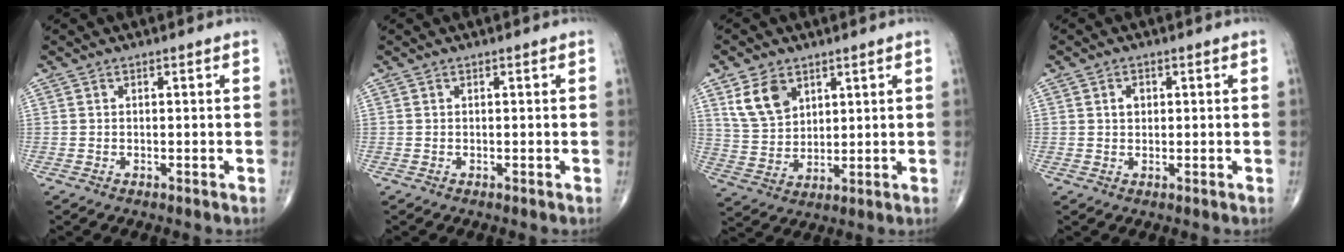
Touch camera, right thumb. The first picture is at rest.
{"total": 0.0}
{"total": 8.7, "force": [4.5, 5.8, 4.6], "torque": [-0.073, -0.019, 0.096]}
{"total": 2.1, "force": [0.5, 1.6, 1.2], "torque": [-0.013, 0.001, 0.008]}